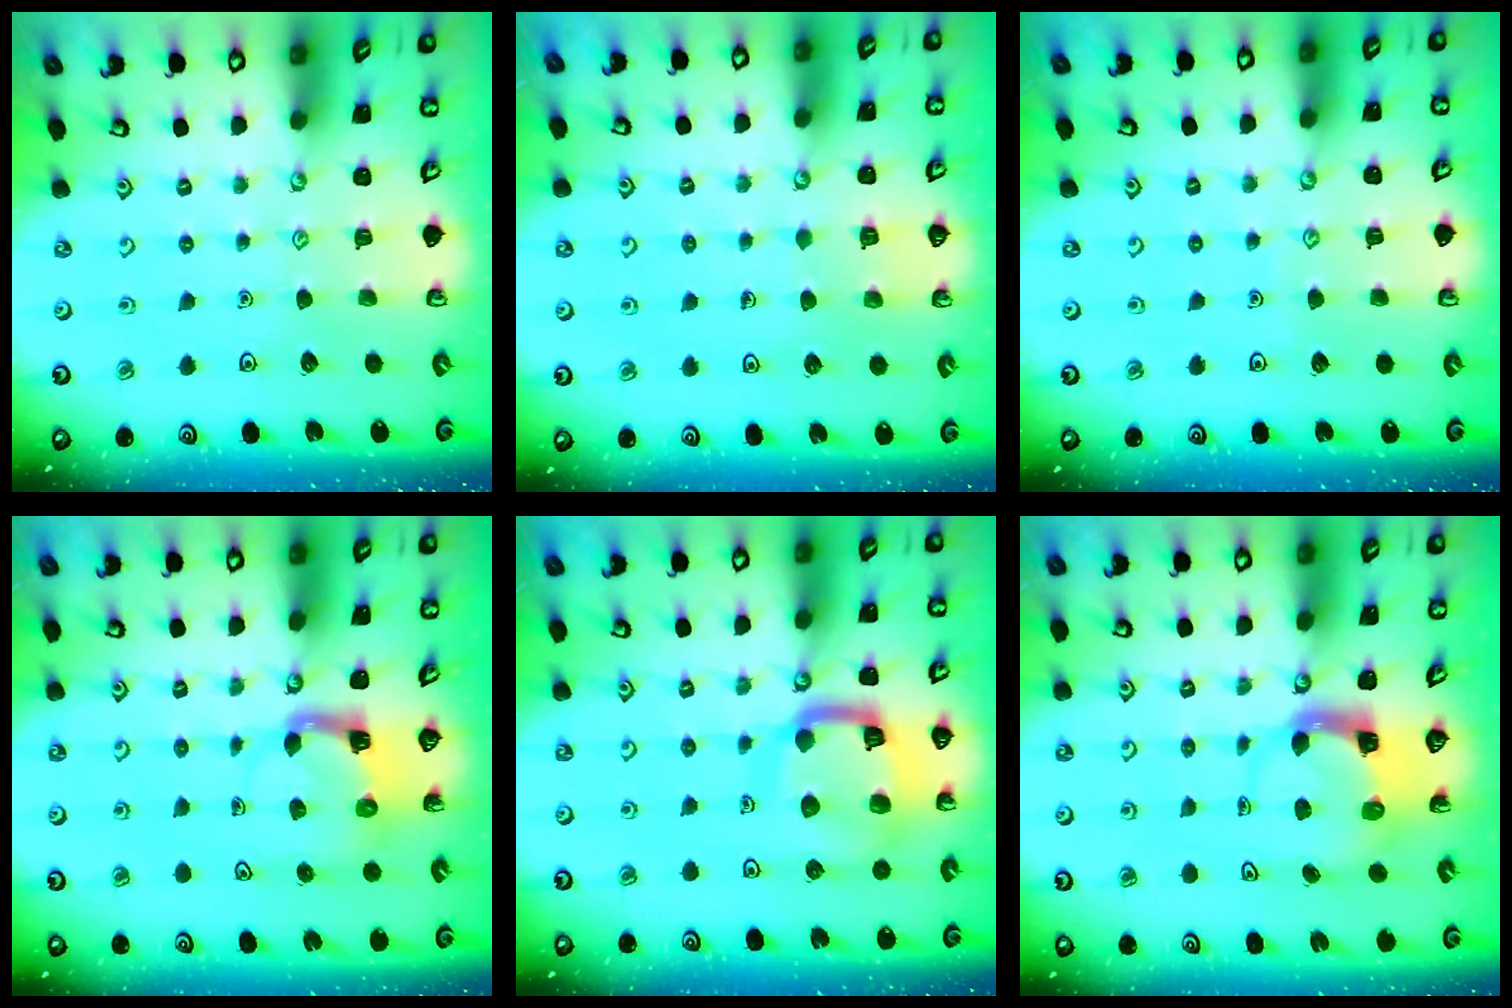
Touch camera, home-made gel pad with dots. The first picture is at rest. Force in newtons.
{"total": 2.8, "press": 2.8, "slide": 0.3}
{"total": 2.6, "press": 2.5, "slide": 0.3}
{"total": 3.9, "press": 3.9, "slide": 0.6}
{"total": 13.5, "press": 13.4, "slide": 1.3}
{"total": 3.6, "press": 3.6, "slide": 0.5}